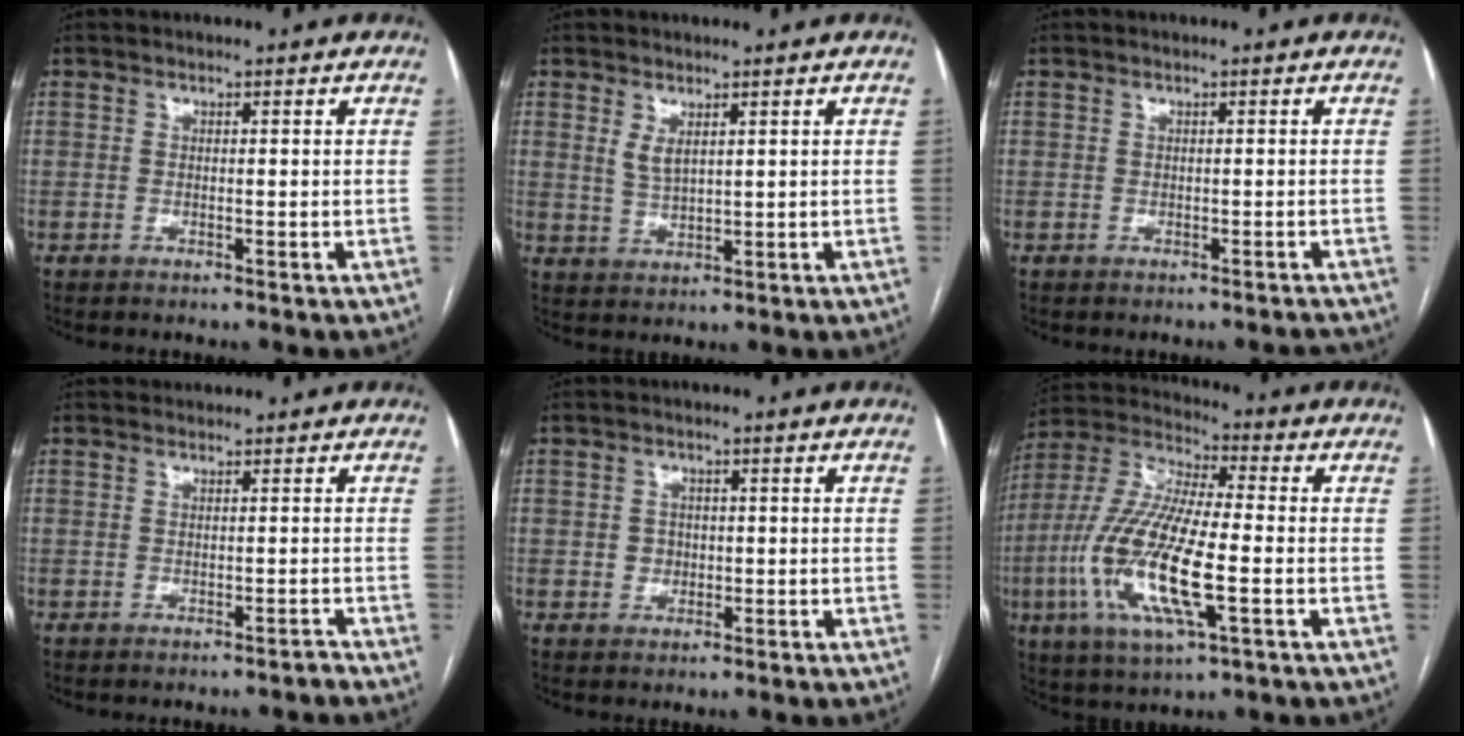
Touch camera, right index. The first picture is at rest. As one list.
[{"total": 2.8, "force": [1.5, 1.1, 2.1], "torque": [-0.046, -0.004, 0.038]}, {"total": 1.2, "force": [-1.2, 0.2, 0.1], "torque": [0.003, 0.003, -0.012]}, {"total": 0.5, "force": [-0.3, 0.3, 0.3], "torque": [-0.007, 0.010, -0.002]}, {"total": 1.7, "force": [-0.2, 1.6, 0.6], "torque": [-0.008, 0.004, -0.001]}, {"total": 17.3, "force": [-4.4, 3.3, 16.4], "torque": [-0.359, -0.016, -0.082]}]